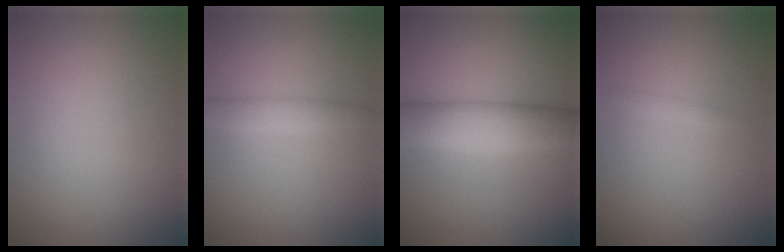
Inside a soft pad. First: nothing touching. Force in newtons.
{"total": 1.8, "press": 1.8, "slide": 0.0}
{"total": 6.1, "press": 6.1, "slide": 0.1}
{"total": 0.6, "press": 0.6, "slide": 0.0}